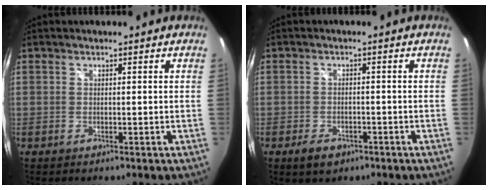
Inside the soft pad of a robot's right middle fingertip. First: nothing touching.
{"total": 4.2, "force": [-2.4, 2.5, 2.3], "torque": [-0.054, -0.007, -0.036]}